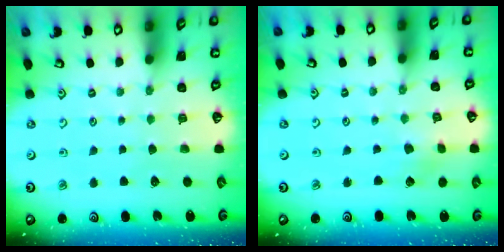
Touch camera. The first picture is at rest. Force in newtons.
{"total": 1.3, "press": 1.3, "slide": 0.1}